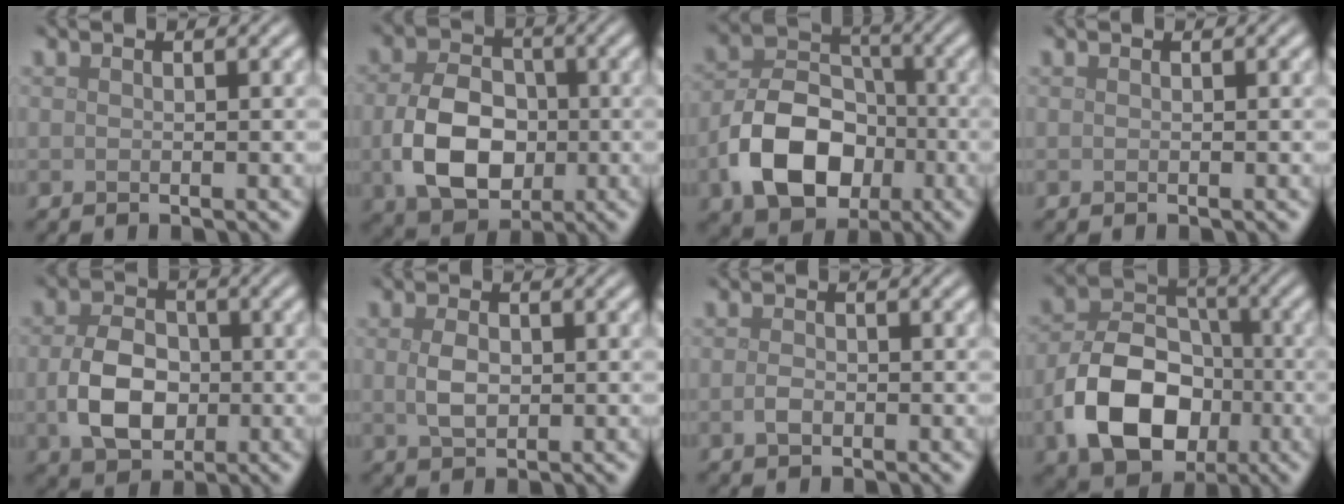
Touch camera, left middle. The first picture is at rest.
{"total": 7.2, "force": [-1.1, 5.1, 4.9], "torque": [-0.104, -0.008, -0.019]}
{"total": 8.6, "force": [-2.9, 6.0, 5.4], "torque": [-0.100, 0.000, -0.057]}
{"total": 0.0}
{"total": 5.5, "force": [-0.8, 3.9, 3.8], "torque": [-0.080, -0.006, -0.015]}
{"total": 2.4, "force": [0.1, 1.5, 1.8], "torque": [-0.043, -0.001, 0.004]}
{"total": 1.2, "force": [-0.4, 0.8, 0.9], "torque": [-0.019, -0.001, -0.009]}
{"total": 9.5, "force": [-3.1, 6.7, 6.1], "torque": [-0.114, 0.000, -0.058]}